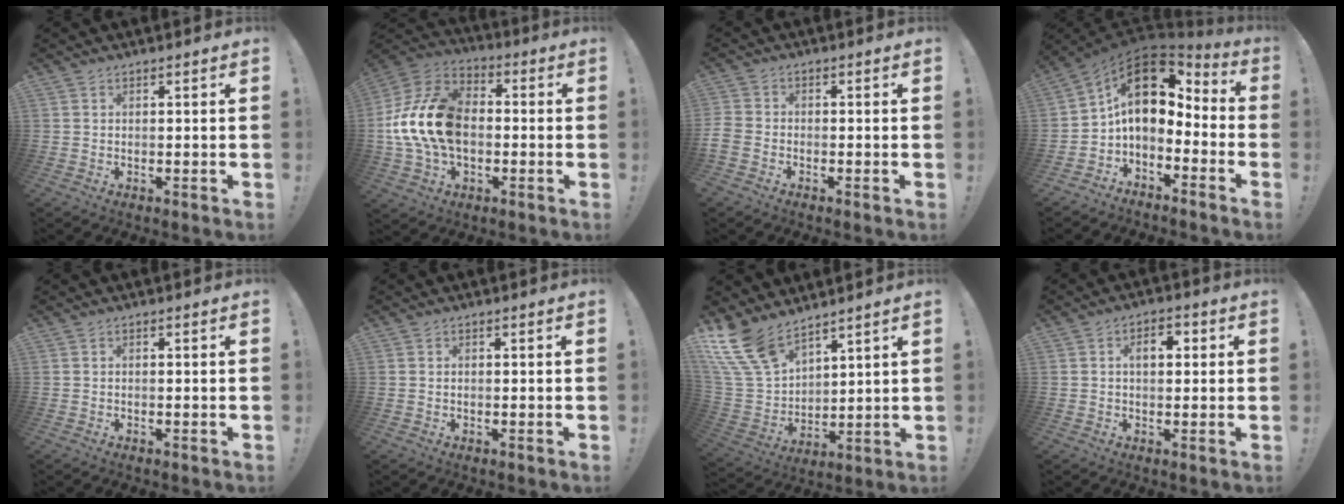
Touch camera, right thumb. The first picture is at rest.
{"total": 20.7, "force": [-0.6, 14.4, 14.9], "torque": [-0.274, 0.030, 0.000]}
{"total": 4.0, "force": [-2.2, 2.8, 1.9], "torque": [-0.046, 0.006, -0.042]}
{"total": 14.3, "force": [3.9, 9.2, 10.3], "torque": [-0.170, -0.017, 0.072]}
{"total": 0.0}
{"total": 0.0}
{"total": 15.2, "force": [11.7, 7.3, 6.3], "torque": [-0.147, -0.081, 0.224]}
{"total": 5.5, "force": [0.9, 3.2, 4.4], "torque": [-0.063, 0.007, 0.007]}